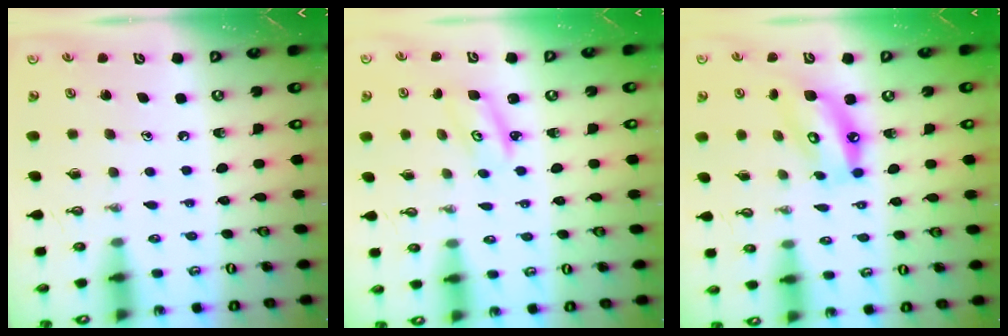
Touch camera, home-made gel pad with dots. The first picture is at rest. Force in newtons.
{"total": 2.8, "press": 2.8, "slide": 0.2}
{"total": 10.8, "press": 10.7, "slide": 1.1}